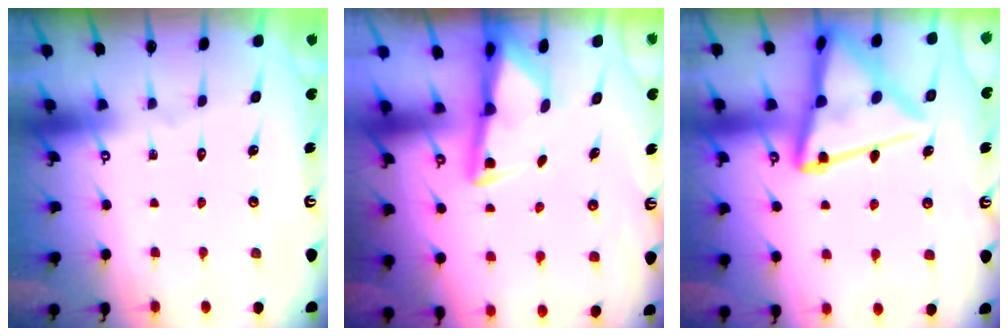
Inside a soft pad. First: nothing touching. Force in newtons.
{"total": 2.8, "press": 2.7, "slide": 0.7}
{"total": 17.8, "press": 17.8, "slide": 1.6}